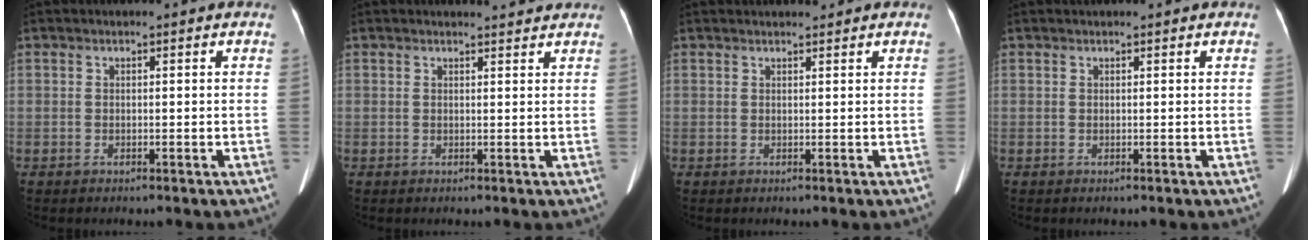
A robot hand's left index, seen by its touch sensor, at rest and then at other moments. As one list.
[{"total": 3.7, "force": [3.6, 0.3, 0.7], "torque": [-0.015, 0.008, 0.042]}, {"total": 2.7, "force": [2.6, 0.2, 0.8], "torque": [-0.008, 0.017, 0.040]}, {"total": 1.4, "force": [1.4, 0.1, 0.5], "torque": [-0.011, 0.021, 0.021]}]